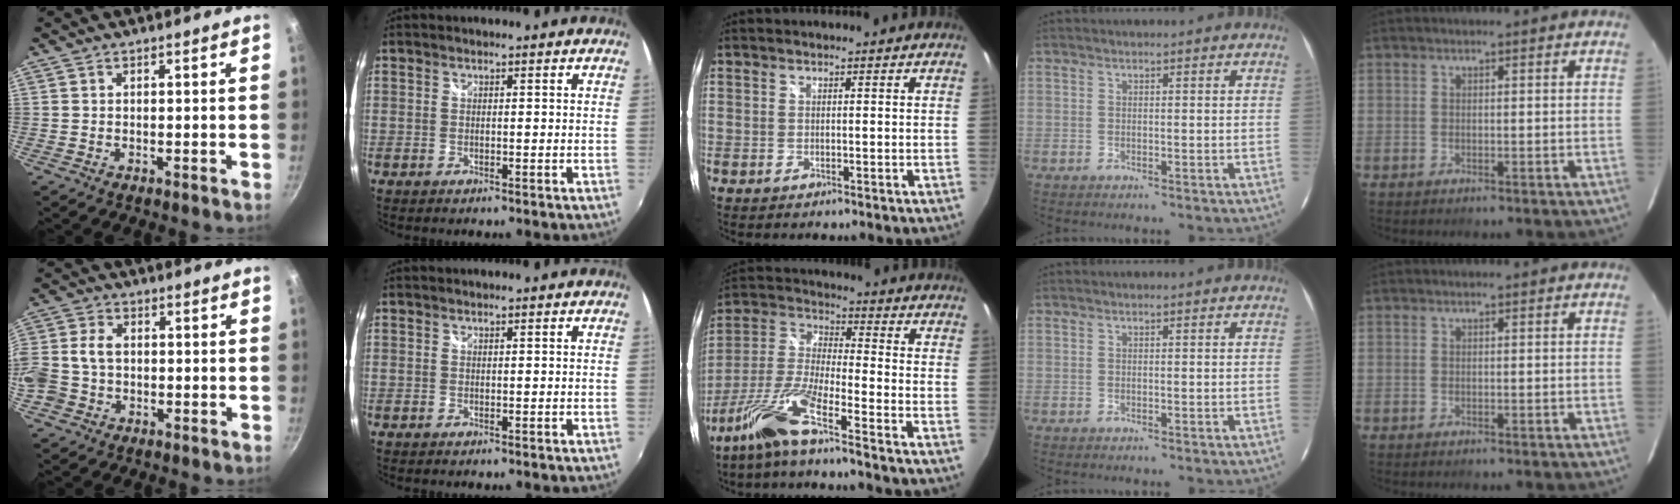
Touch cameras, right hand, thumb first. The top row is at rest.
{"thumb": {"total": 8.9, "force": [-1.2, 6.9, 5.4], "torque": [-0.107, 0.026, -0.032]}, "middle": {"total": 10.5, "force": [-7.5, 0.1, 7.4], "torque": [-0.160, 0.001, -0.152]}}